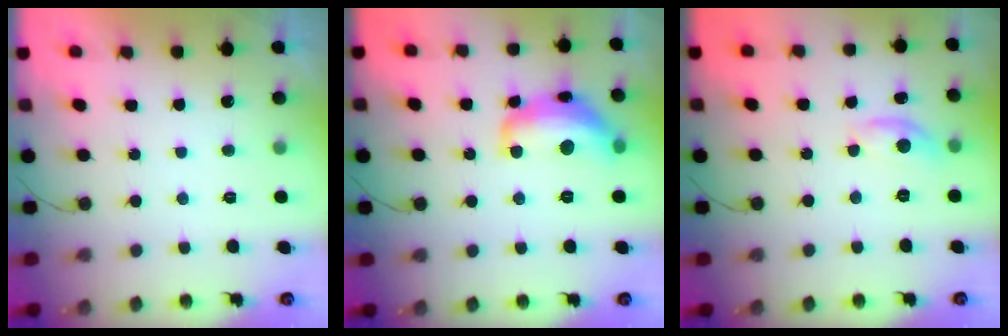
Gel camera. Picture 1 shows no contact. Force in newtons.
{"total": 14.0, "press": 14.0, "slide": 0.8}
{"total": 7.0, "press": 7.0, "slide": 0.4}